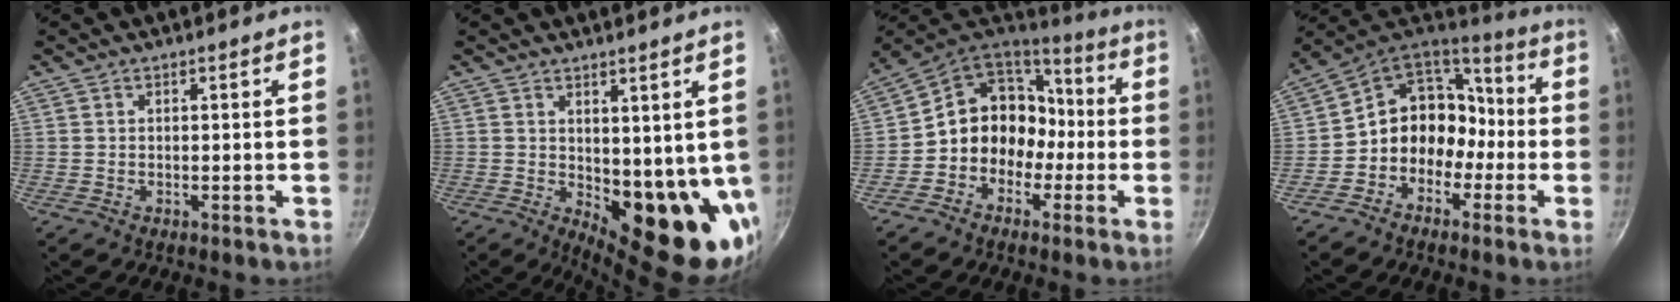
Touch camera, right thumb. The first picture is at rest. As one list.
[{"total": 14.0, "force": [1.1, 6.7, 12.2], "torque": [-0.121, -0.037, 0.032]}, {"total": 13.5, "force": [-2.2, 11.6, 6.5], "torque": [-0.046, 0.060, -0.050]}, {"total": 13.3, "force": [-3.3, 11.2, 6.2], "torque": [-0.039, 0.068, -0.072]}]